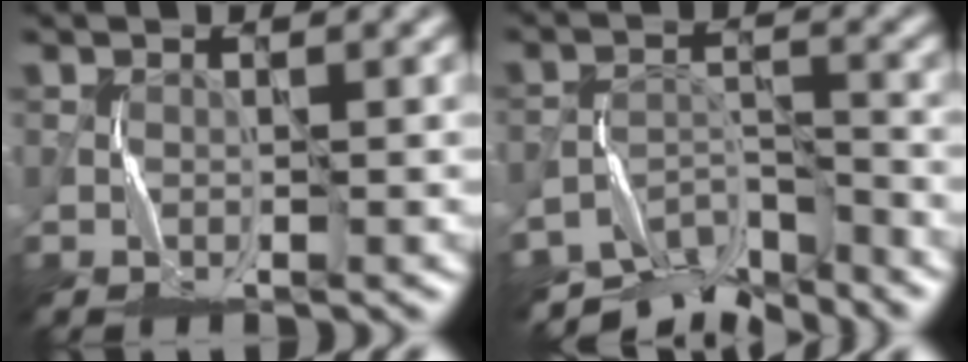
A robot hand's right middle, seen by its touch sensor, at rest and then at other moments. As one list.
[{"total": 7.9, "force": [-6.9, 2.5, 3.0], "torque": [-0.048, -0.012, -0.123]}]